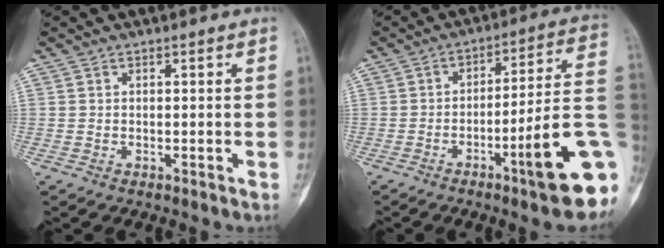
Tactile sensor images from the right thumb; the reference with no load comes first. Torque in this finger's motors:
{"motor_torque": [1.23, 0.48, 1.28, -1.23, 0.42]}